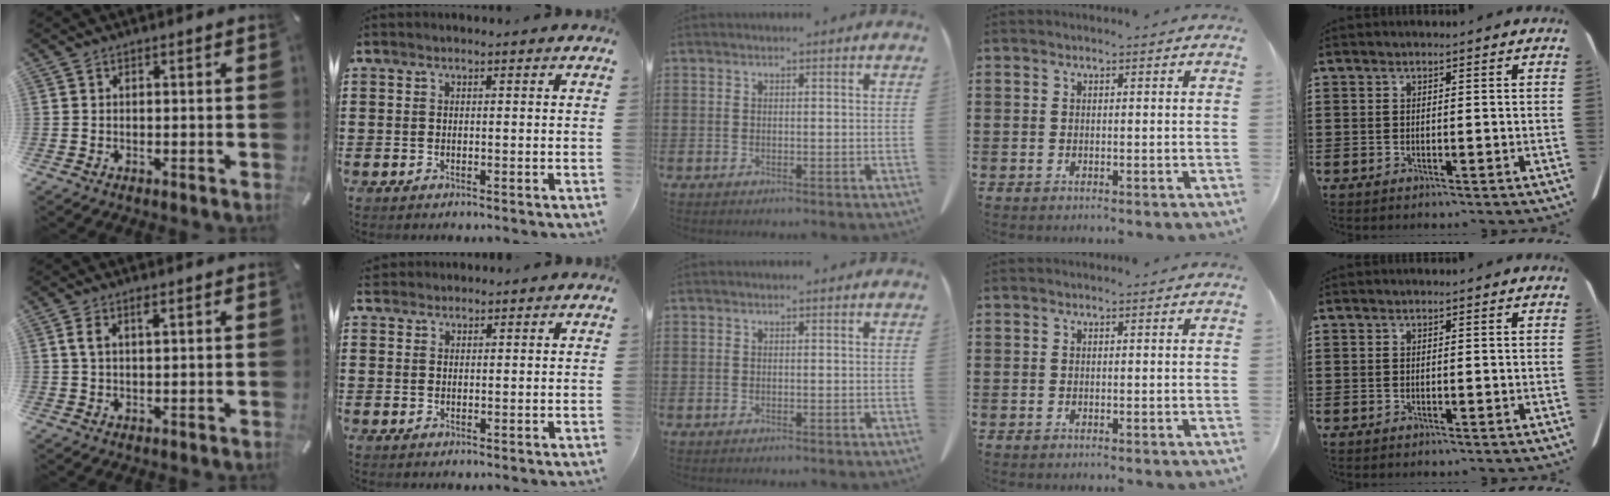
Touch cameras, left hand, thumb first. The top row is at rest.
{"thumb": {"total": 3.1, "force": [1.2, 1.4, 2.6], "torque": [-0.061, 0.003, 0.017]}, "index": {"total": 1.6, "force": [1.3, 0.9, -0.1], "torque": [-0.003, 0.006, 0.026]}}